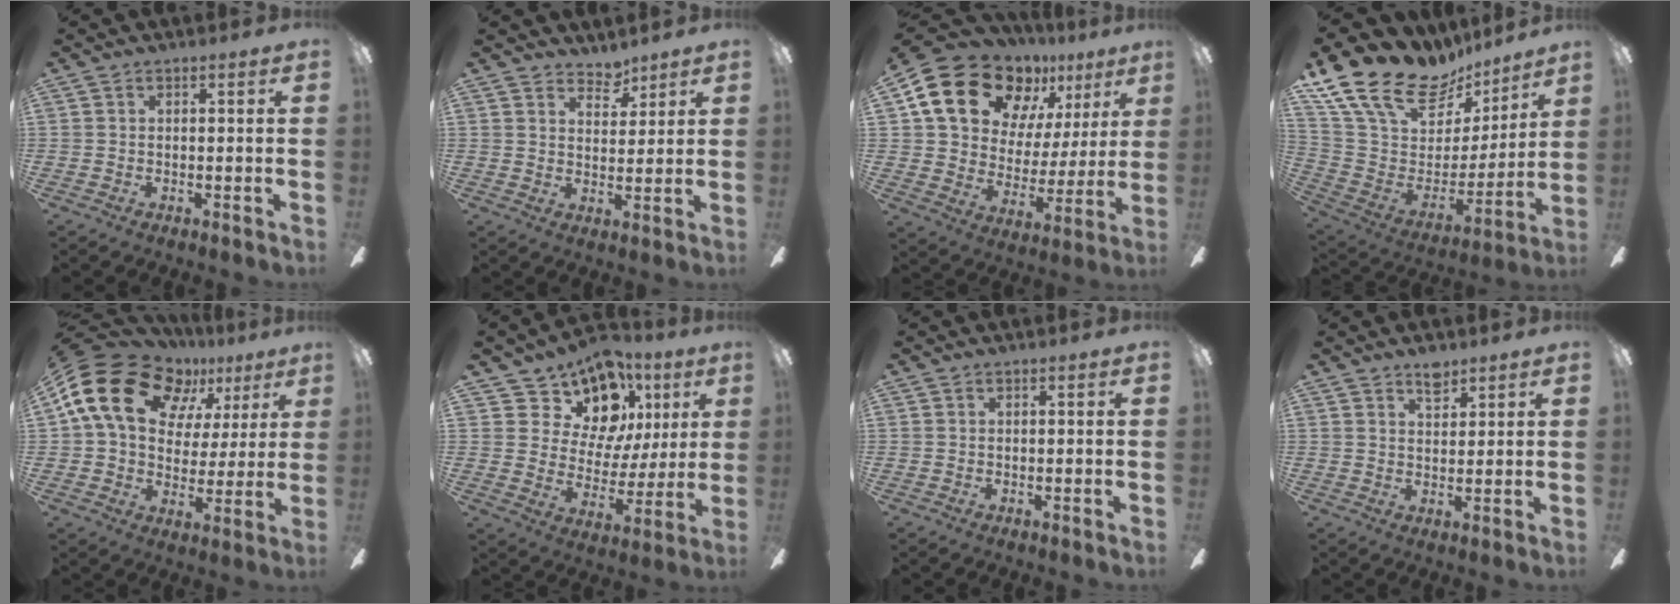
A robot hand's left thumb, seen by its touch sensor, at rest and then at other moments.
{"total": 4.8, "force": [4.3, 2.1, 0.9], "torque": [-0.007, -0.028, 0.077]}
{"total": 20.6, "force": [12.9, 13.3, 9.2], "torque": [-0.172, -0.065, 0.250]}
{"total": 22.6, "force": [16.4, 11.2, 10.9], "torque": [-0.216, -0.117, 0.306]}
{"total": 18.3, "force": [8.8, 12.7, 9.8], "torque": [-0.190, -0.037, 0.165]}
{"total": 13.8, "force": [9.5, 8.5, 5.3], "torque": [-0.101, -0.065, 0.178]}
{"total": 0.0}
{"total": 4.6, "force": [3.7, 2.0, 1.9], "torque": [-0.012, -0.023, 0.062]}